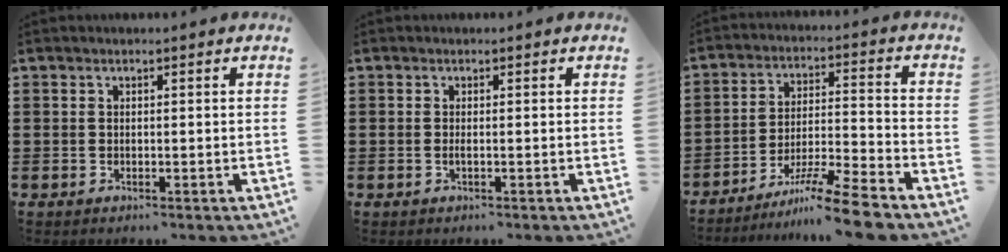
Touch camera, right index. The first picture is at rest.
{"total": 0.7, "force": [-0.2, -0.1, 0.7], "torque": [-0.013, -0.006, -0.003]}
{"total": 9.8, "force": [-8.2, -0.2, 5.4], "torque": [-0.085, 0.015, -0.158]}